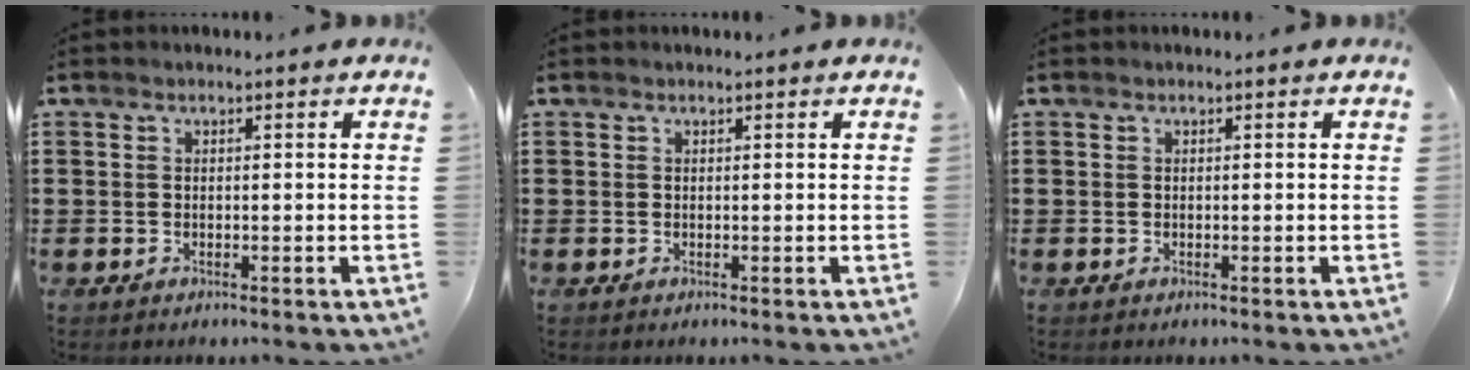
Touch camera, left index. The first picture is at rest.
{"total": 0.0}
{"total": 0.0}